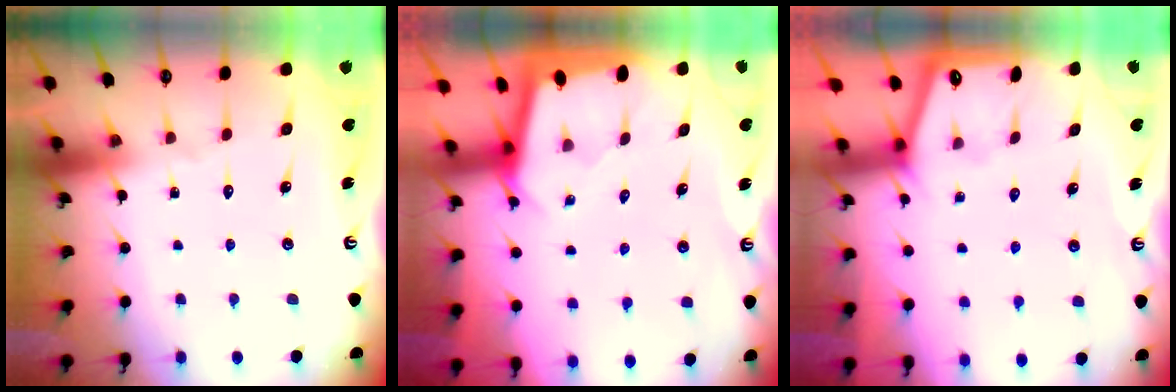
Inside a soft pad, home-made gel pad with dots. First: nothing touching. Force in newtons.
{"total": 2.0, "press": 2.0, "slide": 0.2}
{"total": 1.3, "press": 1.2, "slide": 0.2}